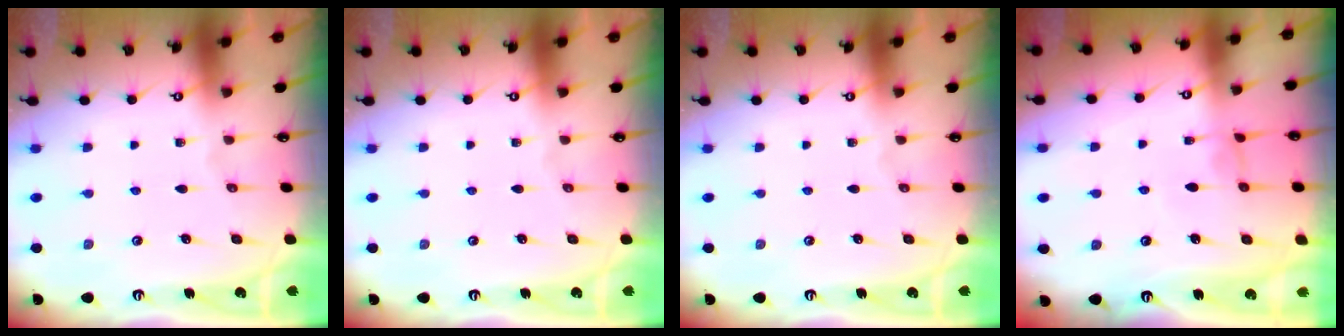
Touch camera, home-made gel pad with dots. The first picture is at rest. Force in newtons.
{"total": 0.6, "press": 0.6, "slide": 0.1}
{"total": 0.0}
{"total": 0.7, "press": 0.6, "slide": 0.4}